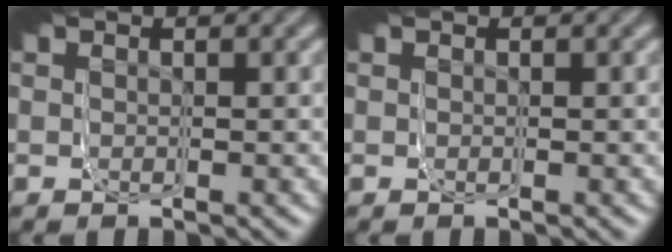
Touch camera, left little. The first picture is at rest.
{"total": 0.0}